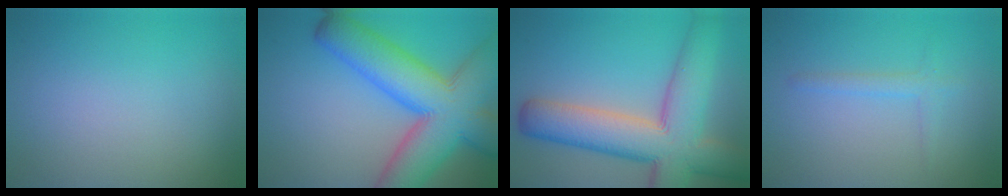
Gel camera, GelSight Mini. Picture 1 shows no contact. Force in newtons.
{"total": 12.5, "press": 12.4, "slide": 0.5}
{"total": 10.9, "press": 10.9, "slide": 0.6}
{"total": 1.4, "press": 1.4, "slide": 0.1}